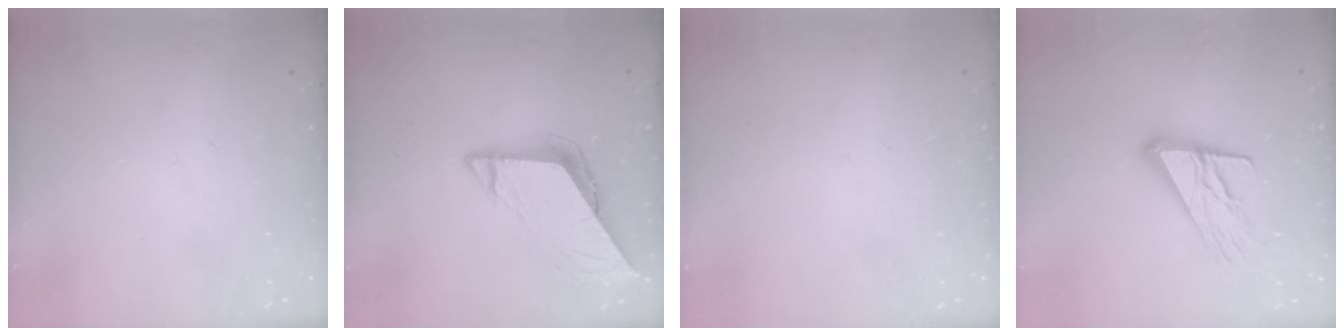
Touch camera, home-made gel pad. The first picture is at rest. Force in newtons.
{"total": 7.4, "press": 7.4, "slide": 0.6}
{"total": 1.5, "press": 1.5, "slide": 0.1}
{"total": 13.9, "press": 13.9, "slide": 1.1}